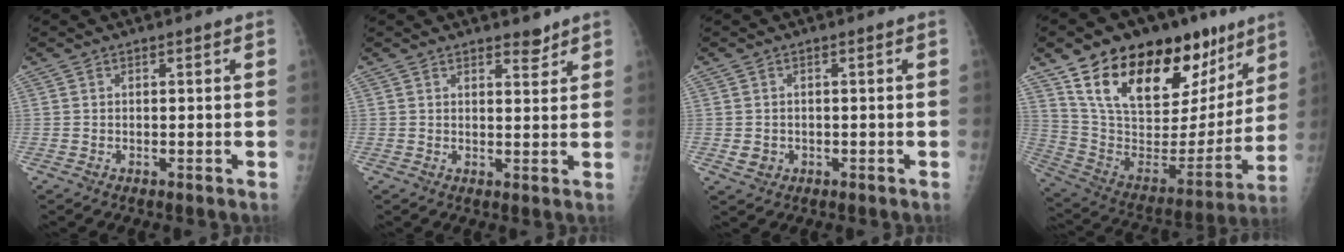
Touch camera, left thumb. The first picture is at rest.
{"total": 3.0, "force": [2.4, 1.2, 1.2], "torque": [-0.004, -0.018, 0.035]}
{"total": 2.2, "force": [-0.3, 2.0, 0.9], "torque": [-0.008, 0.001, 0.004]}
{"total": 30.4, "force": [18.3, 14.9, 19.2], "torque": [-0.270, -0.038, 0.307]}